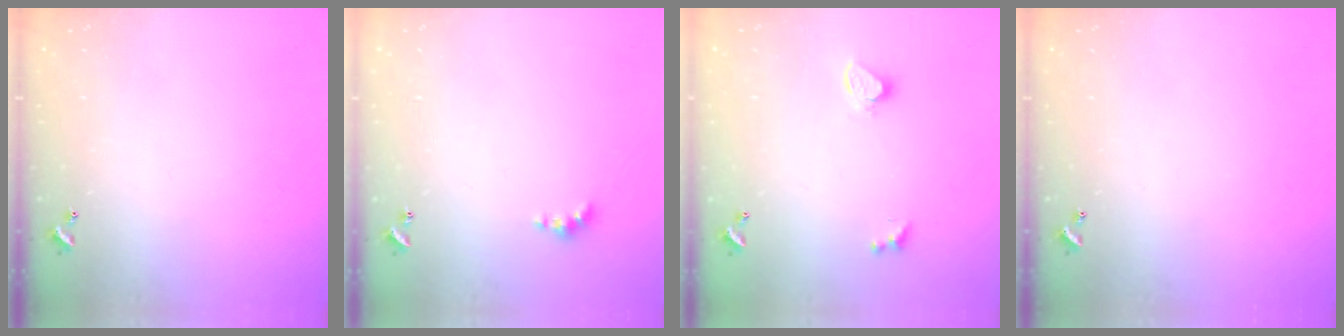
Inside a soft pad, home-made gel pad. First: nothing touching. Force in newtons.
{"total": 2.3, "press": 2.3, "slide": 0.5}
{"total": 1.8, "press": 1.7, "slide": 0.3}
{"total": 0.0}